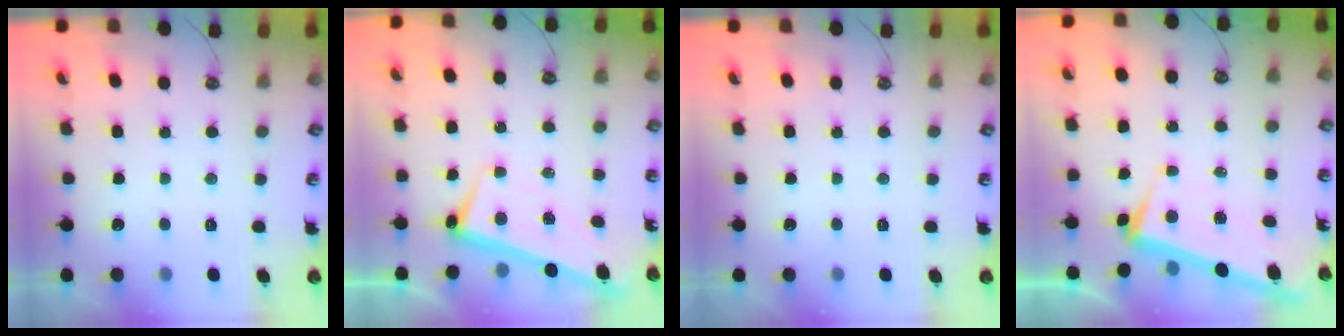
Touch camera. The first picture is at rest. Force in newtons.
{"total": 2.6, "press": 2.5, "slide": 0.6}
{"total": 0.0}
{"total": 3.8, "press": 3.5, "slide": 1.5}